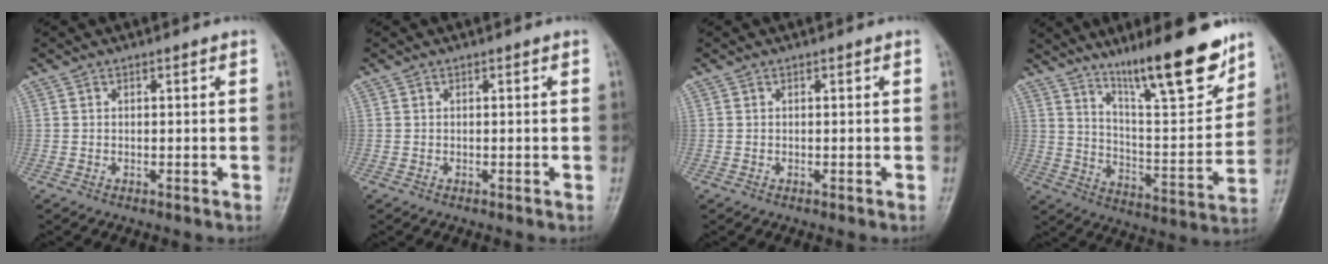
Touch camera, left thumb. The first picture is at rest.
{"total": 0.0}
{"total": 0.0}
{"total": 18.6, "force": [13.2, 3.8, 12.6], "torque": [-0.160, -0.083, 0.219]}